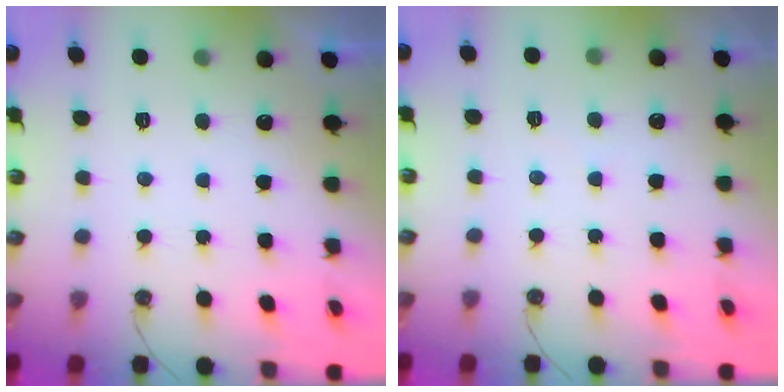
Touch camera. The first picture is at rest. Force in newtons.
{"total": 2.1, "press": 2.1, "slide": 0.4}